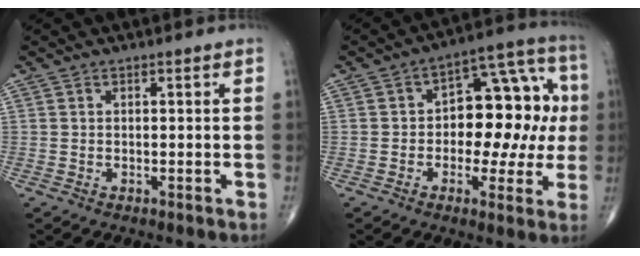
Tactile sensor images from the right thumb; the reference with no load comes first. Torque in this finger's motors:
{"motor_torque": [0.27, 0.48, 0.94, 0.15, 0.04]}